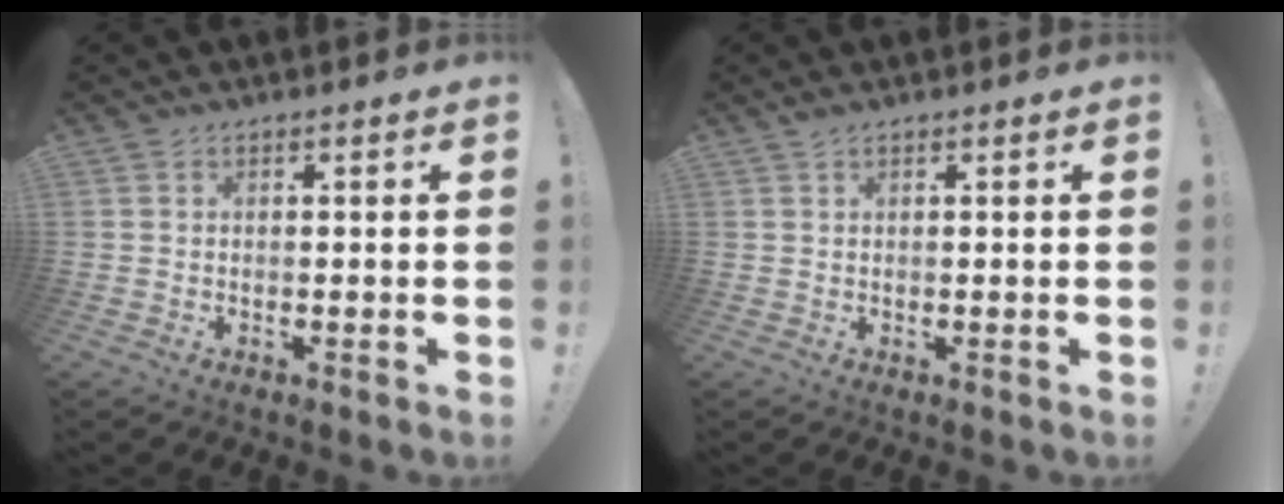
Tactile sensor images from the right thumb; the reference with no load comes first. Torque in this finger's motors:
{"motor_torque": [-0.26, -0.19, 0.08, 0.16, 0.00]}